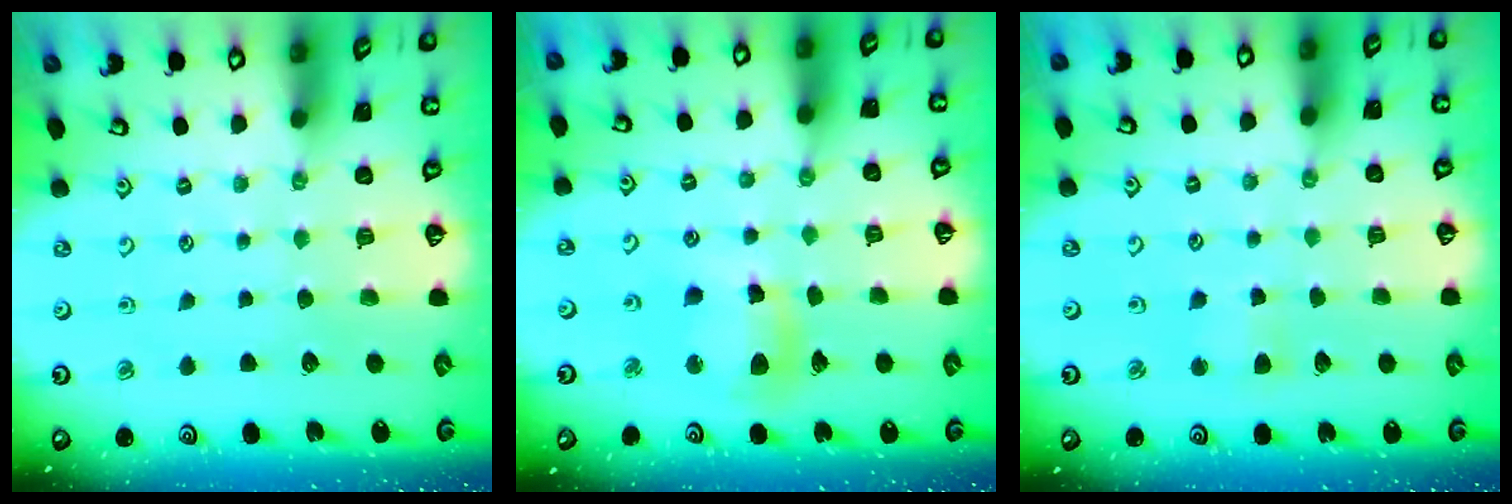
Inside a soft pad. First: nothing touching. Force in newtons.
{"total": 11.5, "press": 11.4, "slide": 1.5}
{"total": 2.8, "press": 2.8, "slide": 0.5}